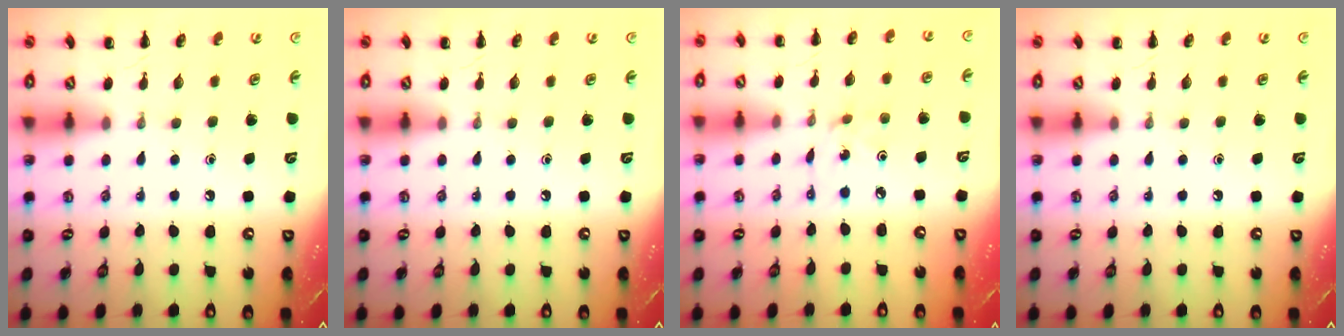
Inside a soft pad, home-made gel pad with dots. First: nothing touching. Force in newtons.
{"total": 0.0}
{"total": 1.0, "press": 1.0, "slide": 0.2}
{"total": 0.0}